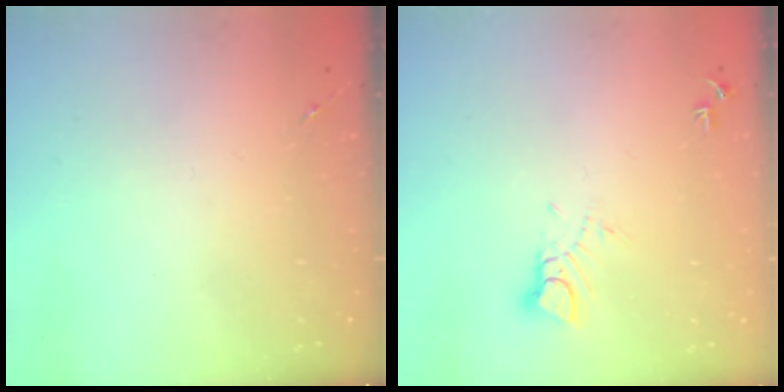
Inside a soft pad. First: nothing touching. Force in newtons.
{"total": 3.8, "press": 3.8, "slide": 0.2}